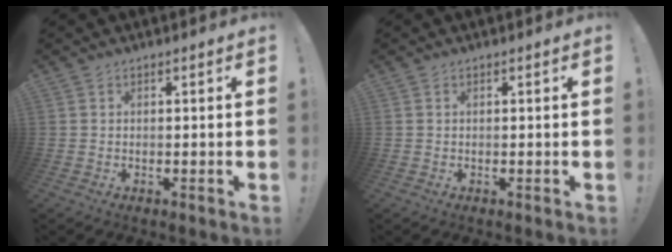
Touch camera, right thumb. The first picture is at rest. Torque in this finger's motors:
{"motor_torque": [0.12, 0.04, 0.27, -0.21, -0.02]}